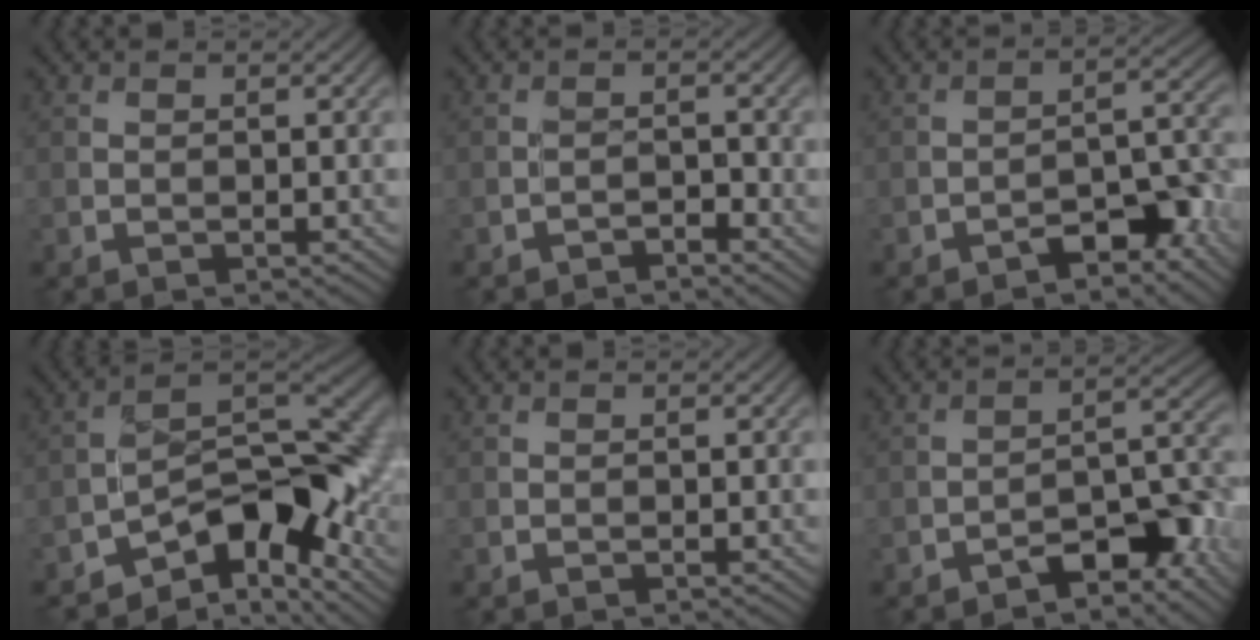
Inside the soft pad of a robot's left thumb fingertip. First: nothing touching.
{"total": 1.6, "force": [-1.4, 0.5, 0.5], "torque": [-0.006, 0.005, -0.030]}
{"total": 5.9, "force": [-3.7, 1.9, 4.1], "torque": [-0.055, 0.017, -0.059]}
{"total": 11.7, "force": [-6.6, 5.2, 8.2], "torque": [-0.110, -0.003, -0.123]}
{"total": 0.0}
{"total": 7.1, "force": [-4.6, 2.3, 4.9], "torque": [-0.065, 0.015, -0.078]}